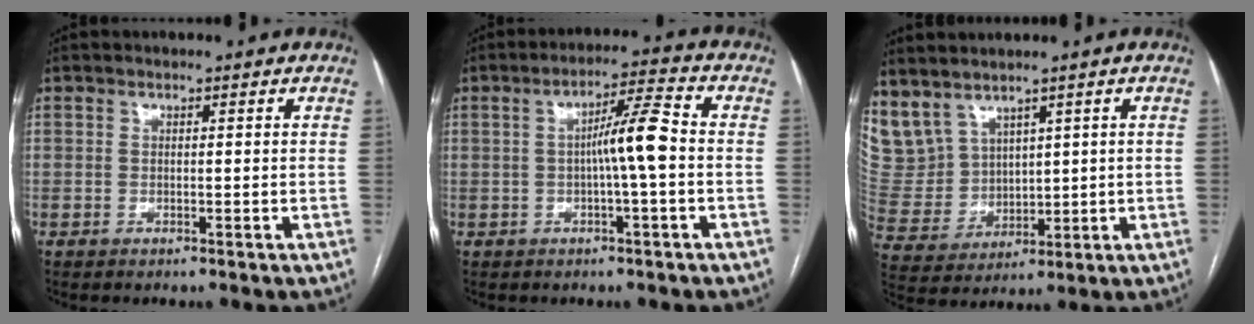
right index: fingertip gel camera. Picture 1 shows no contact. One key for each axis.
{"total": 6.6, "fx": -0.5, "fy": 0.0, "fz": 6.6, "tx": -0.112, "ty": 0.016, "tz": -0.008}
{"total": 9.9, "fx": 6.8, "fy": 6.6, "fz": 2.7, "tx": -0.081, "ty": 0.023, "tz": 0.168}